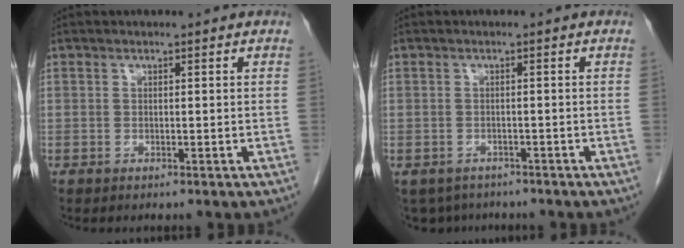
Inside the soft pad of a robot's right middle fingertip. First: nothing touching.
{"total": 5.0, "force": [-4.2, 2.6, 0.7], "torque": [-0.009, -0.005, -0.058]}